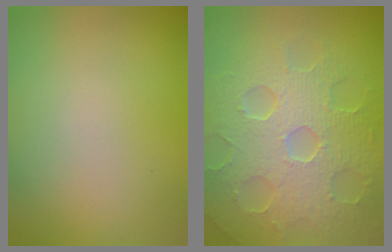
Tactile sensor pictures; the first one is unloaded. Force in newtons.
{"total": 8.6, "press": 5.8, "slide": 6.4}